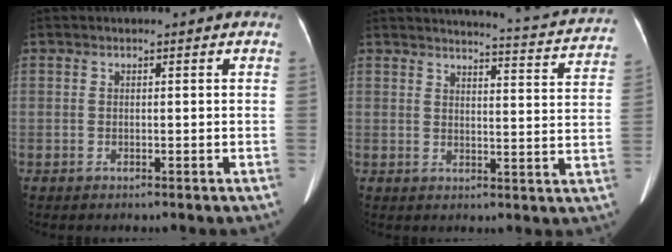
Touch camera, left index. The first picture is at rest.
{"total": 14.8, "force": [14.4, 0.1, 3.3], "torque": [-0.040, -0.068, 0.145]}